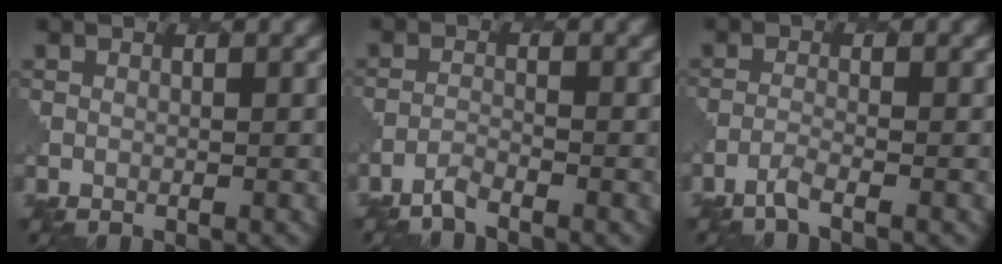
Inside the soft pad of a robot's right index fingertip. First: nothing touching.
{"total": 1.3, "force": [-1.3, 0.1, 0.2], "torque": [-0.006, -0.002, -0.032]}
{"total": 1.5, "force": [-1.2, 0.2, 0.8], "torque": [-0.015, -0.002, -0.033]}